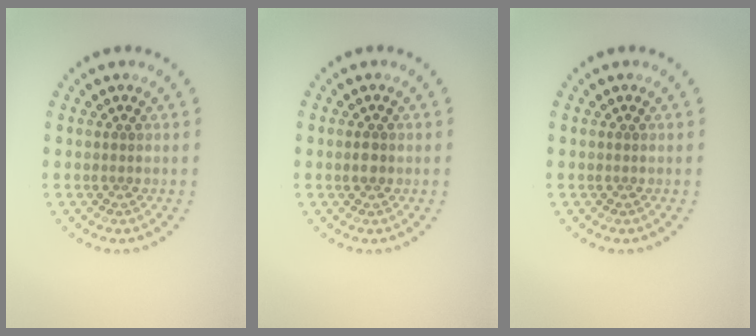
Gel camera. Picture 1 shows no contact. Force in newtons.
{"total": 1.3, "press": 1.3, "slide": 0.0}
{"total": 0.0}